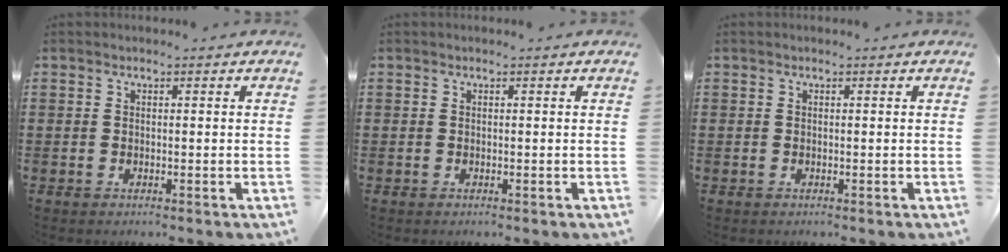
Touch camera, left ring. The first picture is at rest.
{"total": 0.0}
{"total": 0.0}